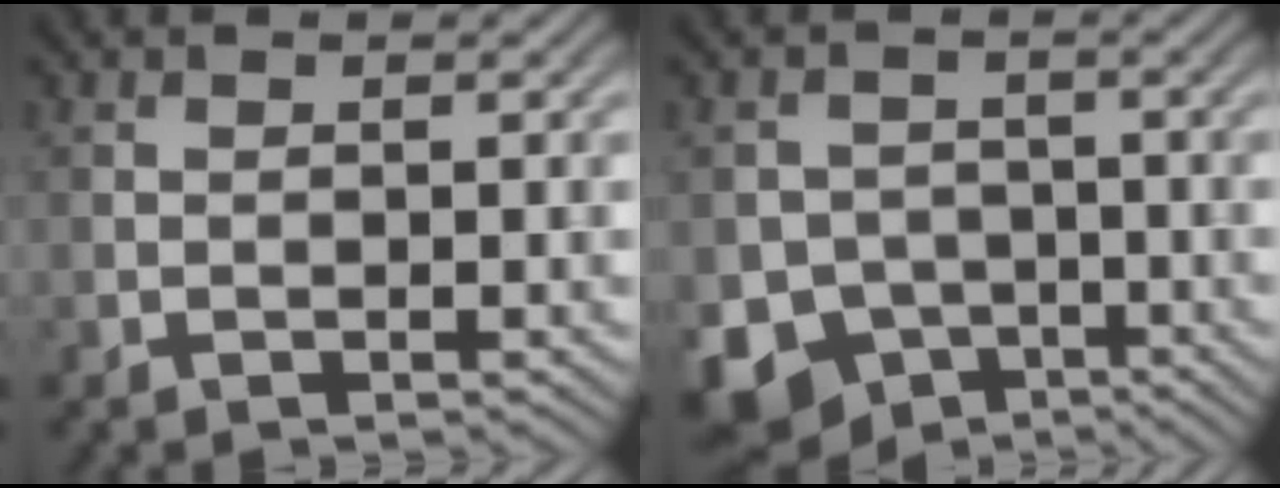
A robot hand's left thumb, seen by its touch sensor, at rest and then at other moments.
{"total": 8.7, "force": [-4.5, 6.9, 2.7], "torque": [-0.053, -0.023, -0.091]}